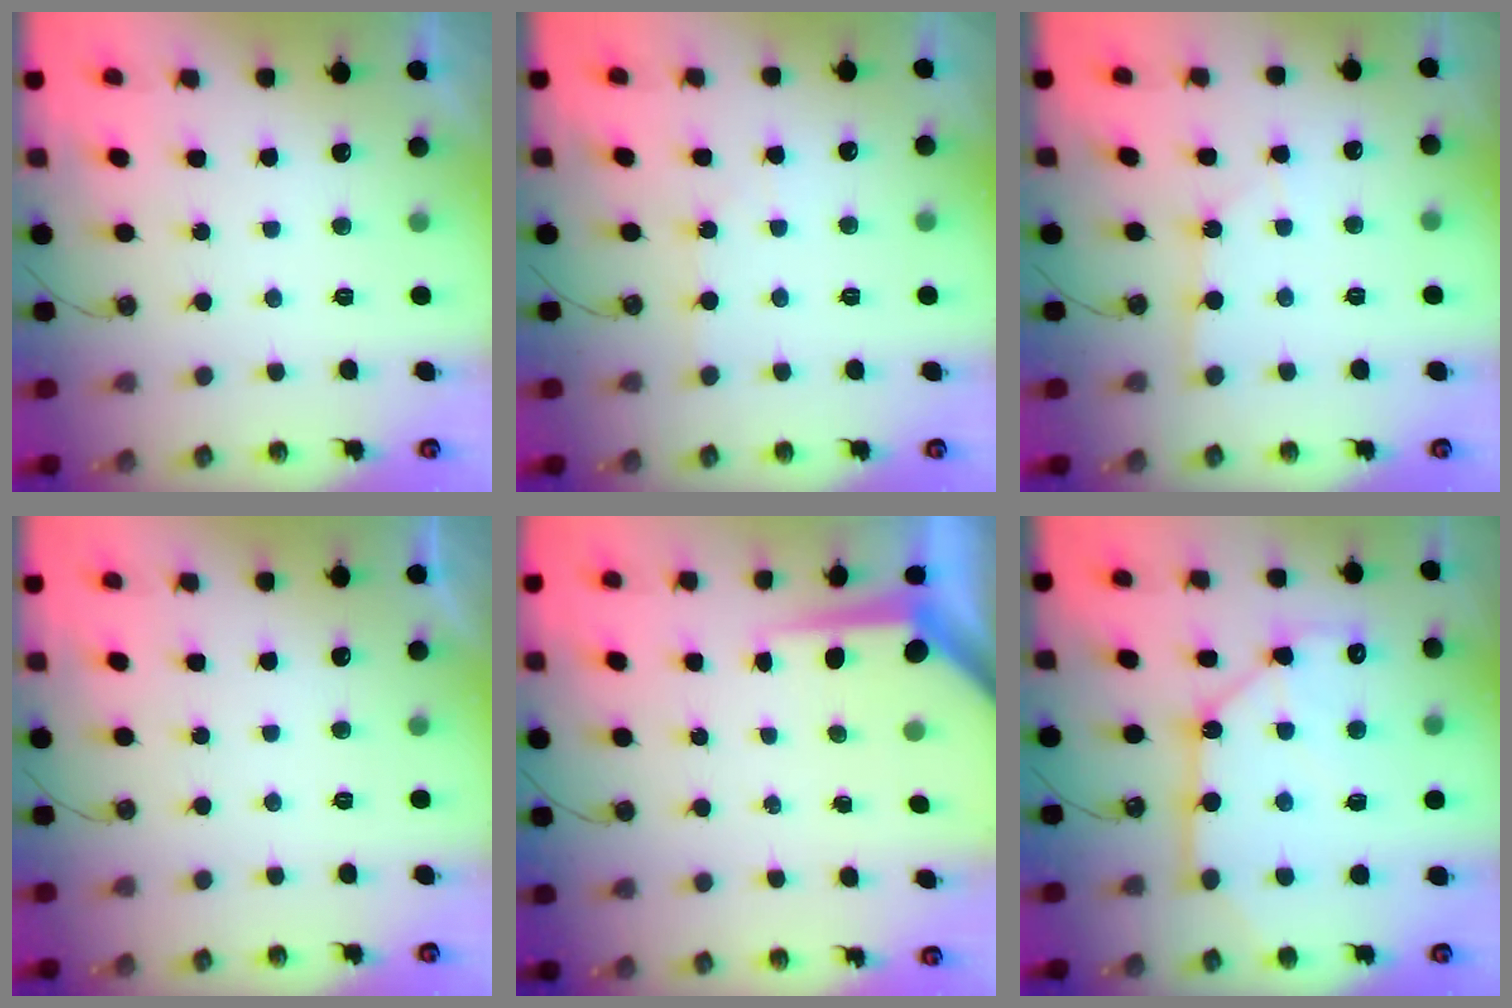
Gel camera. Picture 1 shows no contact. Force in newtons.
{"total": 2.1, "press": 2.0, "slide": 0.3}
{"total": 1.3, "press": 1.3, "slide": 0.2}
{"total": 0.0}
{"total": 5.7, "press": 5.7, "slide": 0.5}
{"total": 14.0, "press": 14.0, "slide": 0.6}